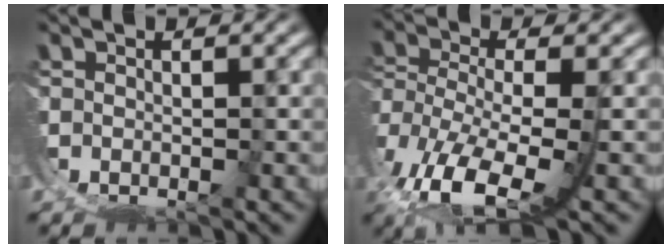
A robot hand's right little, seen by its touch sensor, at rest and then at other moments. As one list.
[{"total": 6.5, "force": [-0.1, 3.5, 5.5], "torque": [-0.145, -0.046, 0.023]}]